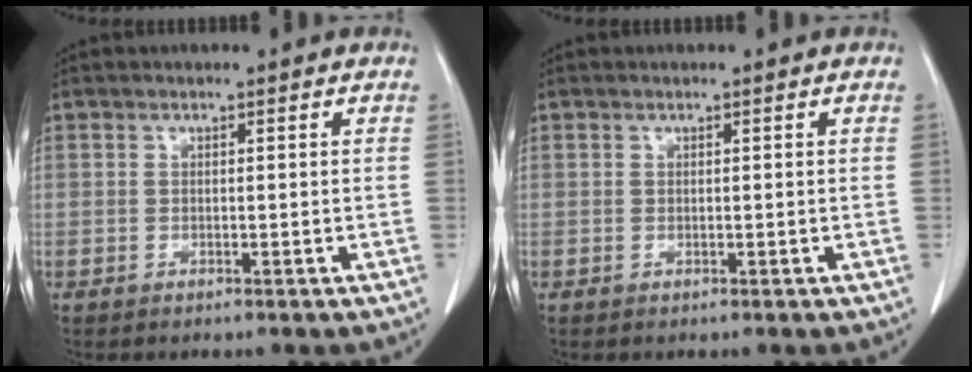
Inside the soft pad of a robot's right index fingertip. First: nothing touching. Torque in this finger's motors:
{"motor_torque": [0.00, 0.00, 0.00, 0.00]}